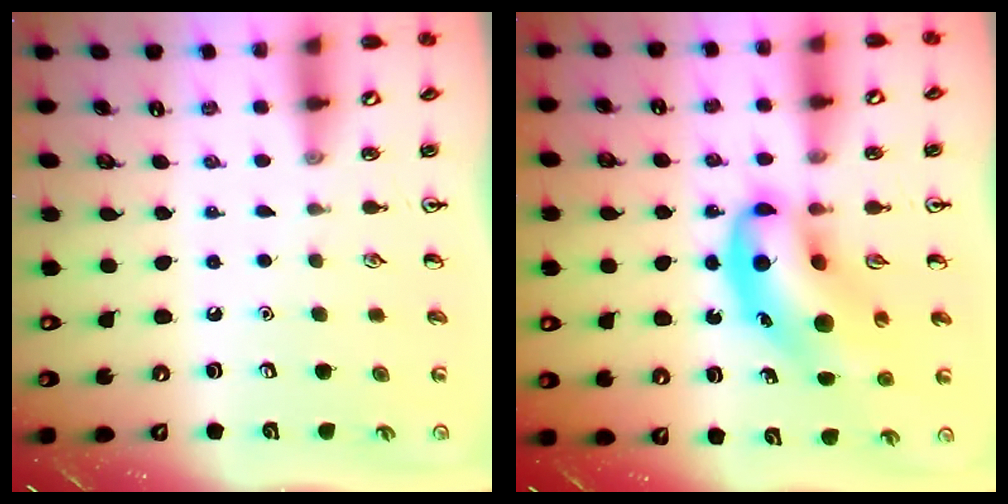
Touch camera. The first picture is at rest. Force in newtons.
{"total": 13.9, "press": 13.4, "slide": 3.8}